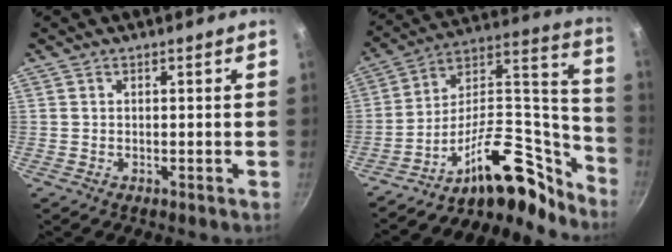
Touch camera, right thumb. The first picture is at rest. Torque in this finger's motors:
{"motor_torque": [0.66, 0.26, 0.88, -1.87, 0.05]}